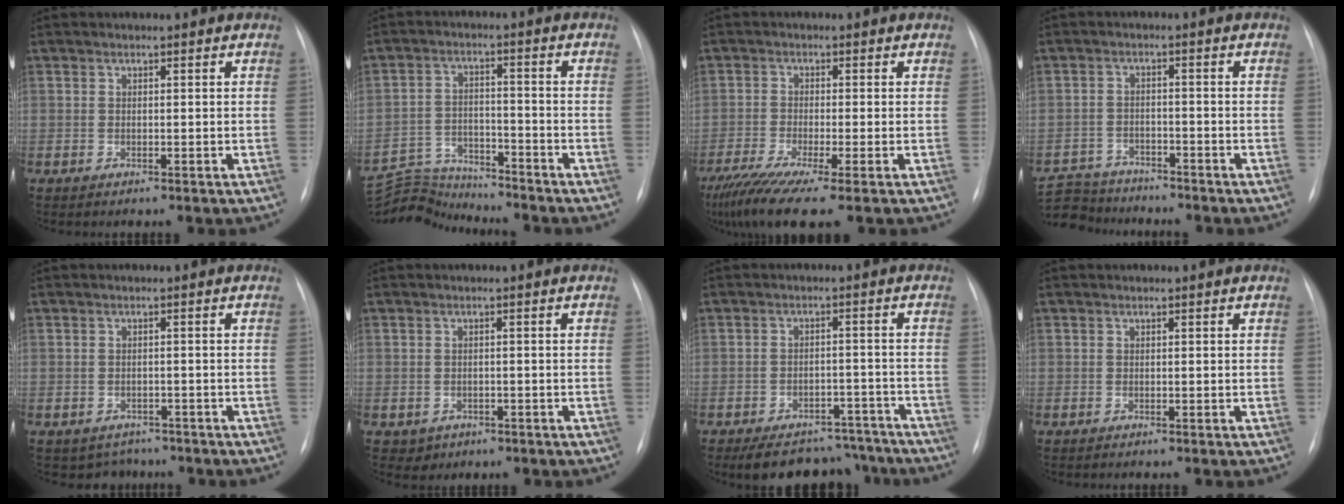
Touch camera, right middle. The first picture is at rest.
{"total": 9.5, "force": [-9.4, 1.0, -0.1], "torque": [-0.006, 0.016, -0.169]}
{"total": 9.9, "force": [-6.8, 0.6, 7.2], "torque": [-0.127, -0.023, -0.117]}
{"total": 8.7, "force": [-8.1, 2.8, 0.9], "torque": [-0.022, 0.007, -0.137]}
{"total": 3.9, "force": [-2.9, 2.5, 0.2], "torque": [0.003, 0.010, -0.037]}
{"total": 2.6, "force": [-1.1, 2.3, 0.5], "torque": [-0.010, 0.007, -0.005]}
{"total": 12.9, "force": [-11.2, 5.5, 3.3], "torque": [-0.034, 0.022, -0.141]}
{"total": 0.0}